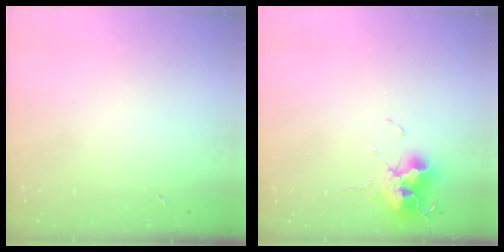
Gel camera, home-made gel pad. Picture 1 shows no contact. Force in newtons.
{"total": 14.3, "press": 14.2, "slide": 1.4}